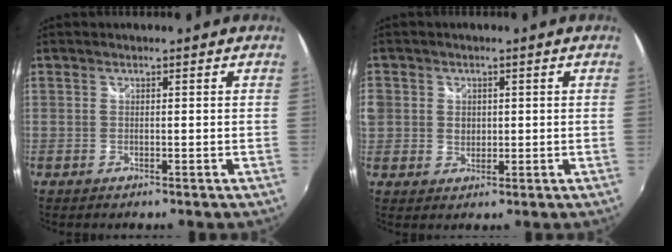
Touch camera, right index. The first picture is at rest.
{"total": 6.0, "force": [0.4, 5.6, 2.3], "torque": [-0.060, 0.008, 0.007]}